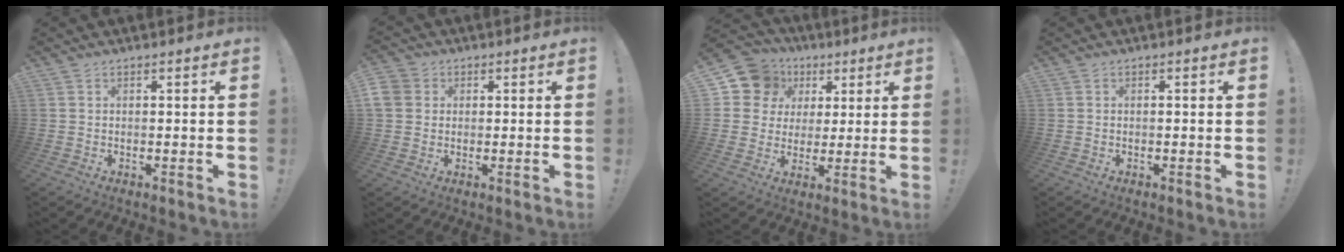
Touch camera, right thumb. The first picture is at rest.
{"total": 5.4, "force": [1.2, 4.8, 2.0], "torque": [-0.037, 0.003, 0.024]}
{"total": 12.0, "force": [5.1, 10.3, 3.4], "torque": [-0.057, -0.025, 0.107]}
{"total": 0.0}